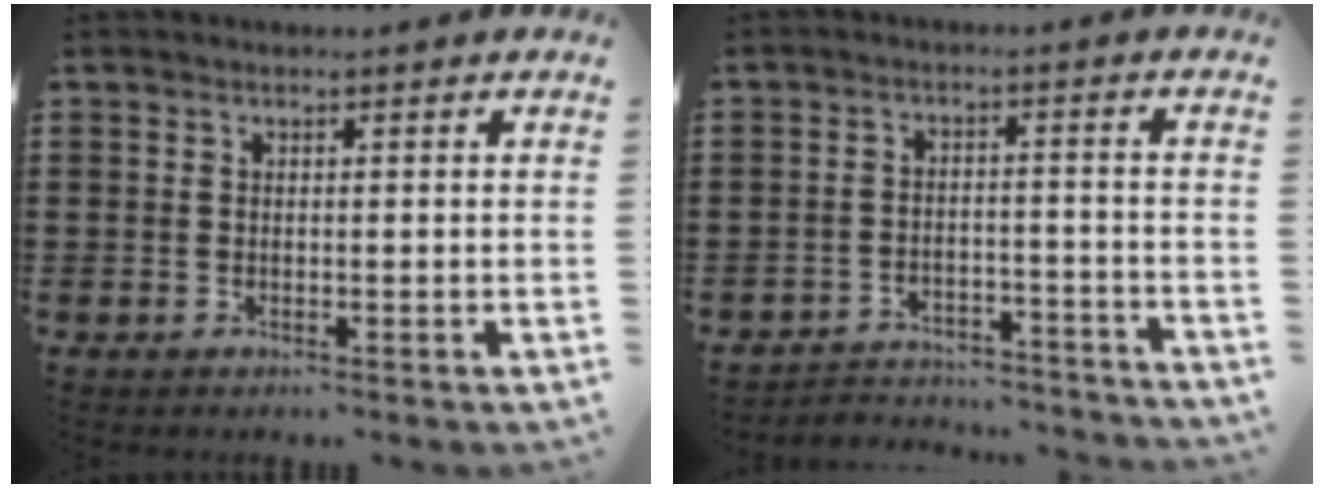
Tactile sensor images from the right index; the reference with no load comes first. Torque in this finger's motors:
{"motor_torque": [-1.50, 0.12, 0.02, -0.09]}